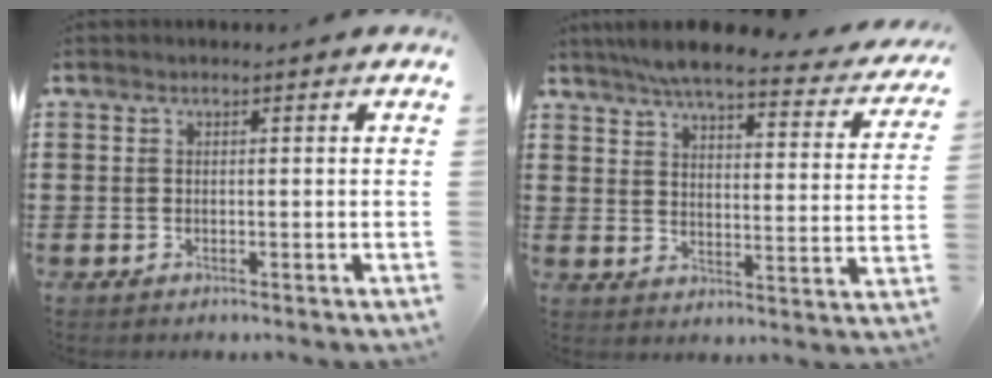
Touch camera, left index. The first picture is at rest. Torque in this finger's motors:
{"motor_torque": [2.14, 0.00, 0.83, 0.13]}